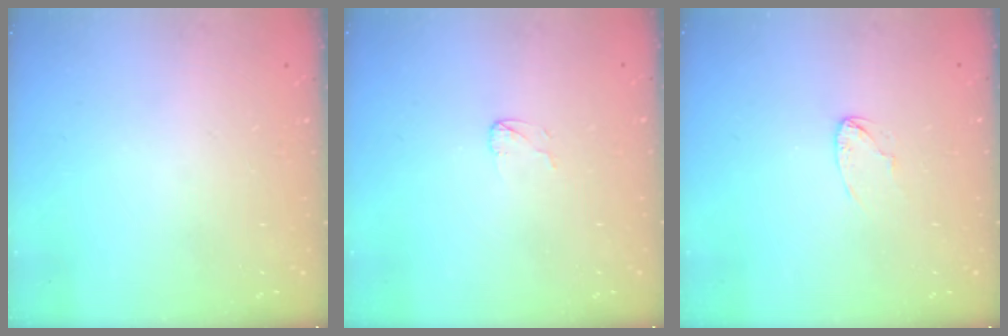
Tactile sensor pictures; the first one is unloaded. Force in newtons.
{"total": 2.6, "press": 2.6, "slide": 0.2}
{"total": 2.5, "press": 2.5, "slide": 0.2}